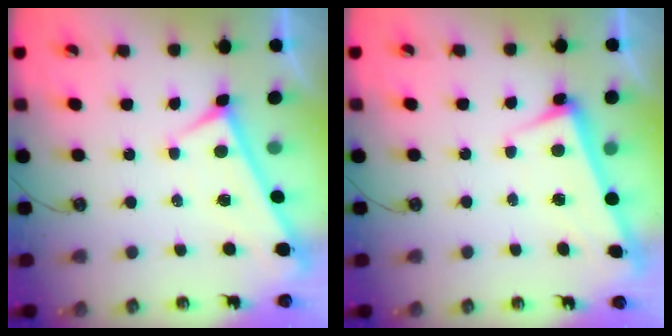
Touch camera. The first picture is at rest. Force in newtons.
{"total": 2.8, "press": 2.7, "slide": 0.7}